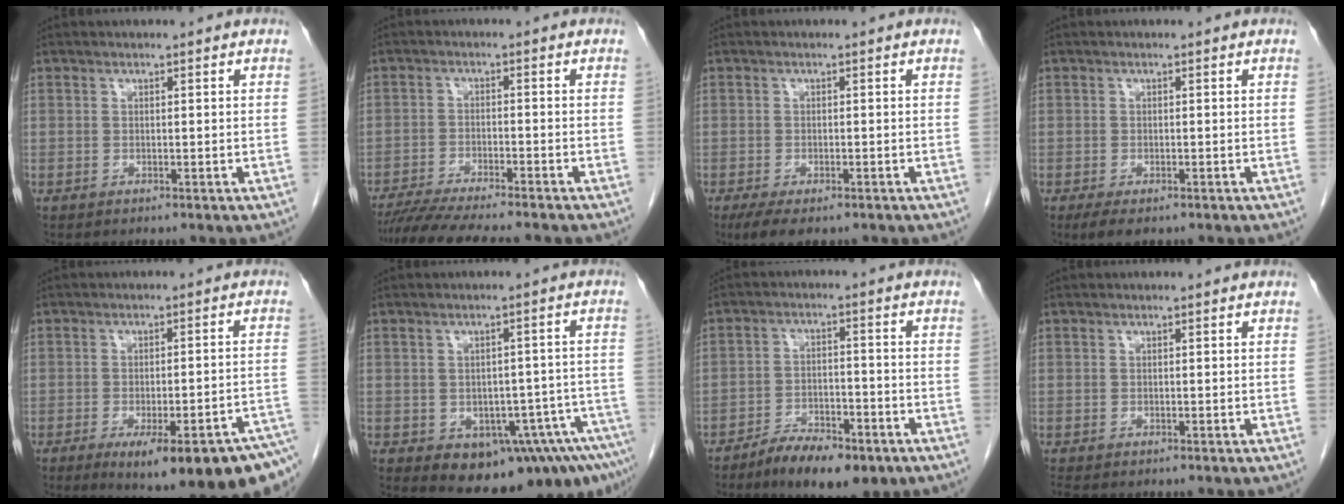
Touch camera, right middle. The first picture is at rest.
{"total": 11.2, "force": [-9.8, 0.5, 5.3], "torque": [-0.075, -0.020, -0.152]}
{"total": 4.8, "force": [-3.2, 1.8, 3.0], "torque": [-0.051, -0.010, -0.049]}
{"total": 1.6, "force": [-1.0, 0.7, 1.0], "torque": [-0.016, -0.002, -0.010]}
{"total": 17.8, "force": [-12.3, 1.9, 12.7], "torque": [-0.098, -0.001, -0.157]}
{"total": 12.3, "force": [-7.1, 5.1, 8.6], "torque": [-0.075, 0.020, -0.084]}
{"total": 9.2, "force": [-6.4, 3.3, 5.7], "torque": [-0.088, -0.002, -0.103]}
{"total": 0.6, "force": [-0.6, 0.1, 0.2], "torque": [-0.007, -0.002, -0.011]}